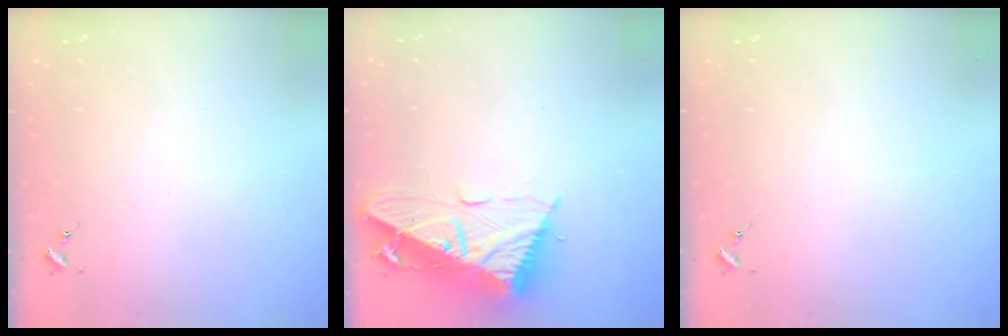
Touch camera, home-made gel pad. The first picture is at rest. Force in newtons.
{"total": 16.6, "press": 16.5, "slide": 1.5}
{"total": 0.0}